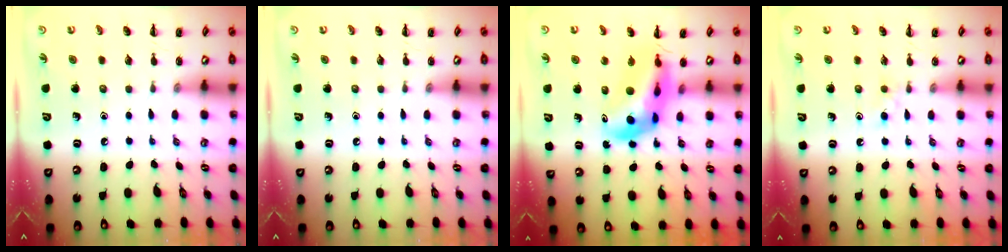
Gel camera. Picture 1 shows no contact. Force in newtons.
{"total": 0.0}
{"total": 9.0, "press": 8.6, "slide": 2.8}
{"total": 2.6, "press": 2.4, "slide": 1.0}